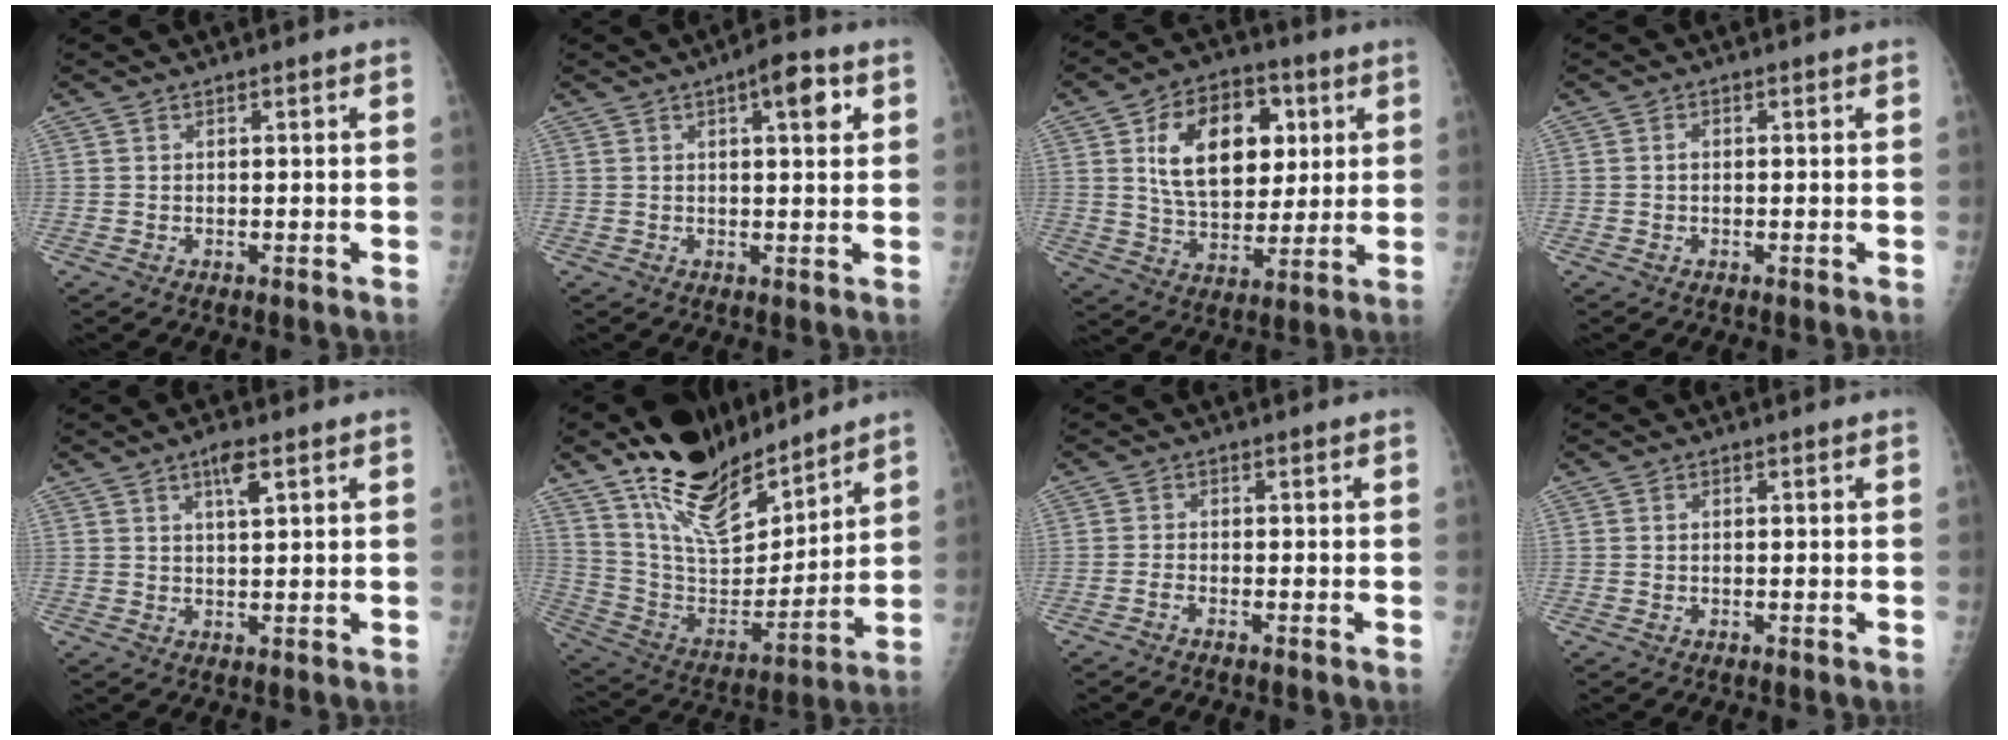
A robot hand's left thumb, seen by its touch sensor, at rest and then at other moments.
{"total": 6.0, "force": [2.5, 1.9, 5.1], "torque": [-0.061, -0.004, 0.030]}
{"total": 17.9, "force": [5.0, 11.5, 12.8], "torque": [-0.164, -0.011, 0.086]}
{"total": 1.1, "force": [0.0, 0.7, 0.8], "torque": [-0.013, 0.001, -0.002]}
{"total": 3.8, "force": [2.1, 0.9, 3.1], "torque": [-0.054, -0.006, 0.037]}
{"total": 20.5, "force": [15.8, 8.1, 10.4], "torque": [-0.132, -0.100, 0.284]}
{"total": 1.0, "force": [-0.8, 0.1, 0.6], "torque": [-0.017, 0.002, -0.019]}
{"total": 0.5, "force": [0.1, 0.3, 0.4], "torque": [-0.007, 0.000, 0.003]}